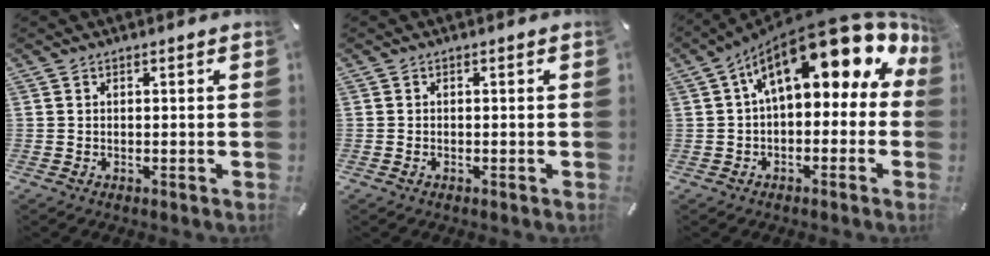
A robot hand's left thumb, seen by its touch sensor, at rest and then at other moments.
{"total": 1.0, "force": [-0.5, 0.5, 0.7], "torque": [-0.015, 0.000, -0.010]}
{"total": 18.0, "force": [8.2, 8.2, 13.8], "torque": [-0.213, -0.056, 0.136]}